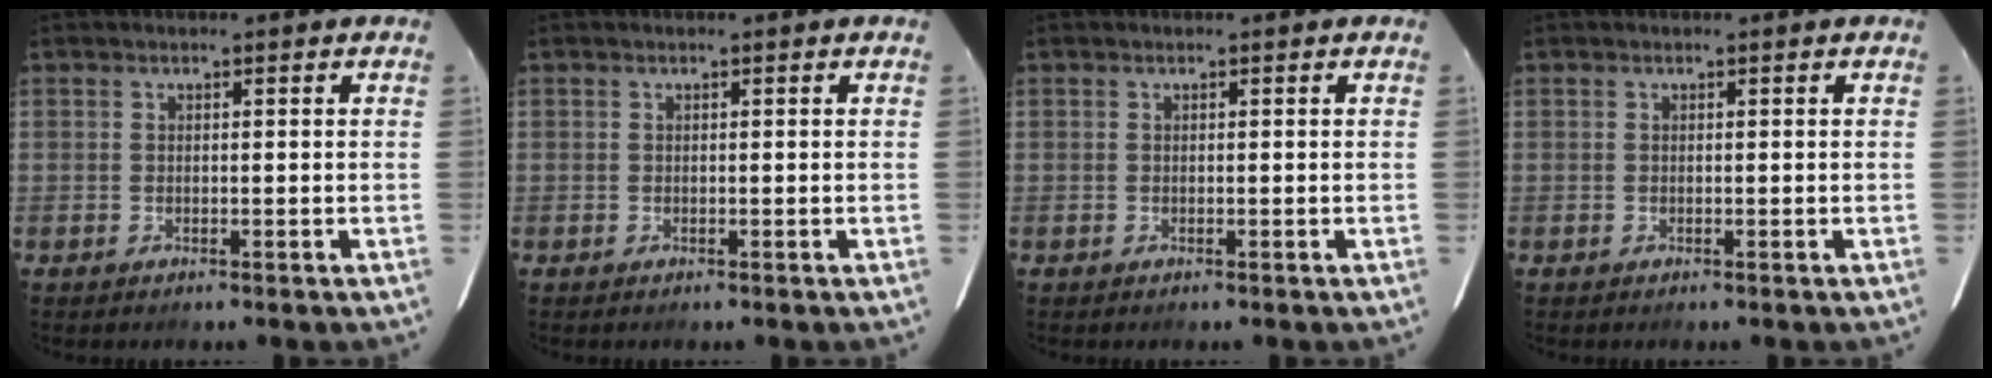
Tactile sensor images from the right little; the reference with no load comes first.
{"total": 0.0}
{"total": 0.0}
{"total": 0.0}